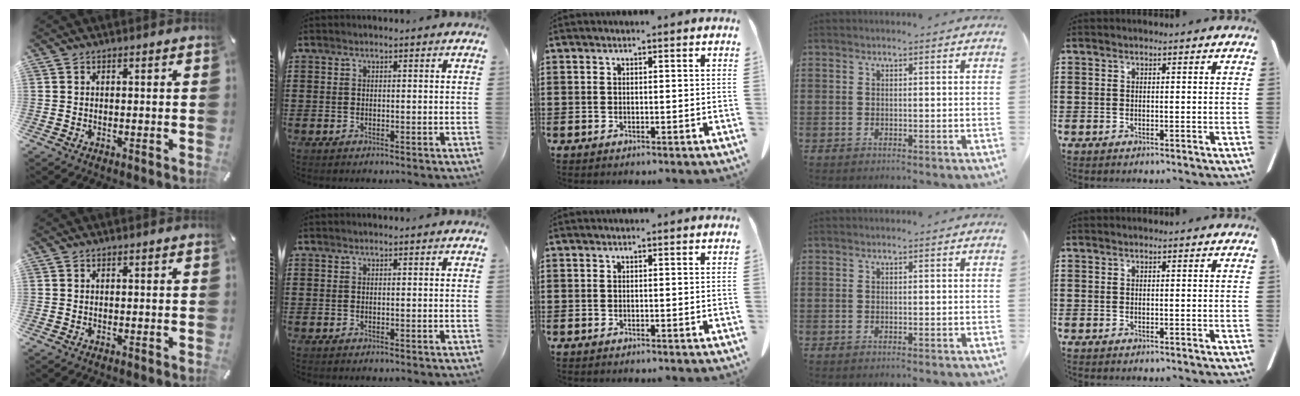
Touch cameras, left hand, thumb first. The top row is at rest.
{}